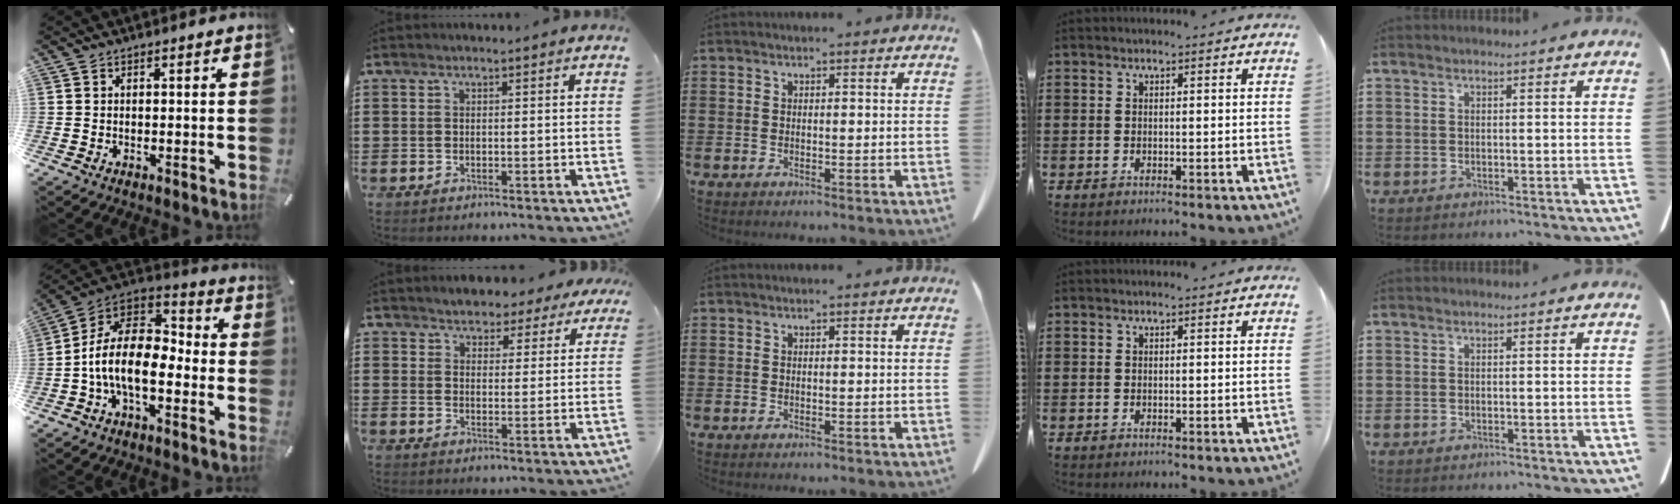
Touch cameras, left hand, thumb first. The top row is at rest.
{"thumb": {"total": 14.3, "force": [-5.2, 7.7, 10.9], "torque": [-0.229, 0.014, -0.094]}, "index": {"total": 3.6, "force": [3.3, 1.5, -0.1], "torque": [-0.018, -0.003, 0.060]}}